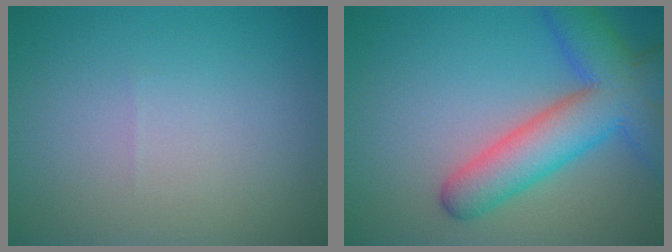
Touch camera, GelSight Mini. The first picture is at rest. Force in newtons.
{"total": 8.4, "press": 8.4, "slide": 0.4}